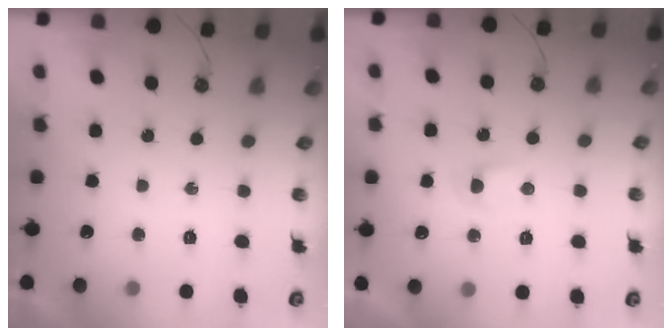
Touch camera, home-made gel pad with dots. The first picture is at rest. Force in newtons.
{"total": 2.7, "press": 2.6, "slide": 0.4}